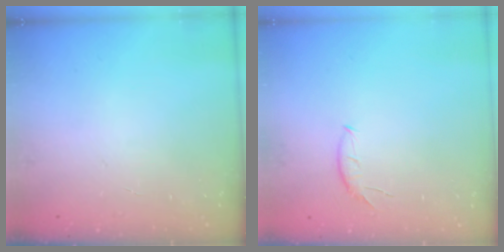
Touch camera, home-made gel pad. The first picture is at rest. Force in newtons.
{"total": 6.7, "press": 6.6, "slide": 1.0}